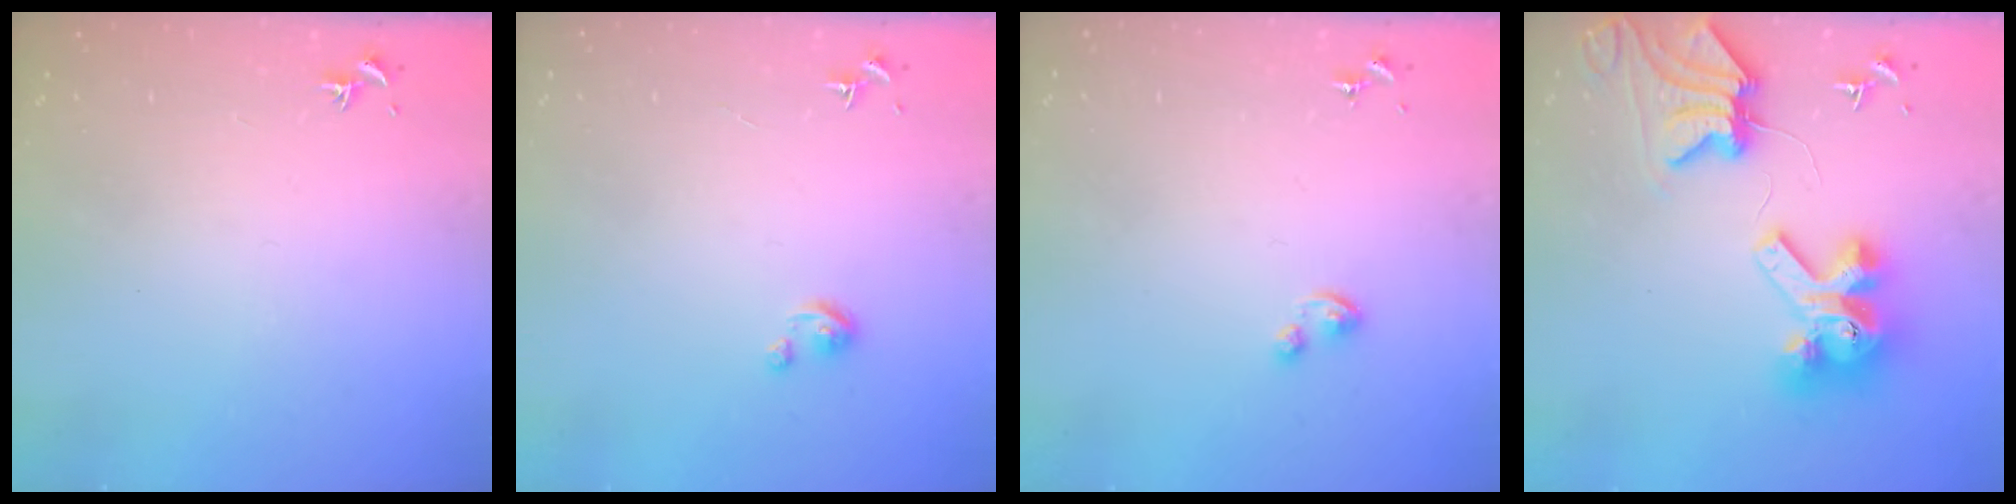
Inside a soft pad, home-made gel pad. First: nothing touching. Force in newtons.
{"total": 2.7, "press": 2.6, "slide": 0.3}
{"total": 2.5, "press": 2.5, "slide": 0.3}
{"total": 11.7, "press": 11.6, "slide": 1.6}